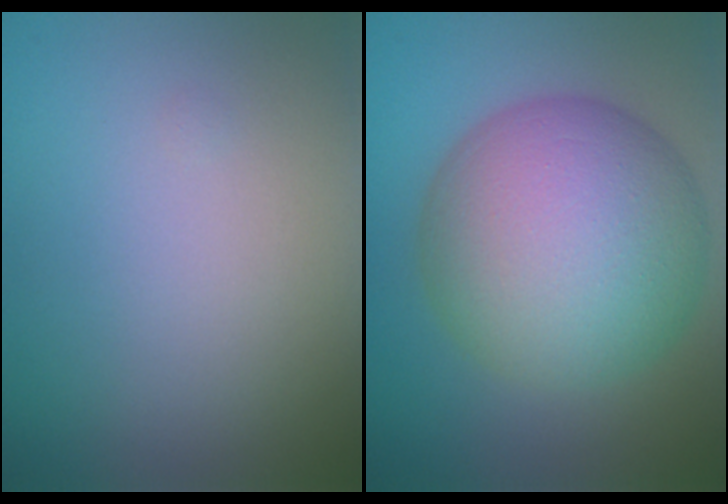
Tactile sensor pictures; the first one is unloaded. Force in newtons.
{"total": 13.3, "press": 13.3, "slide": 0.4}